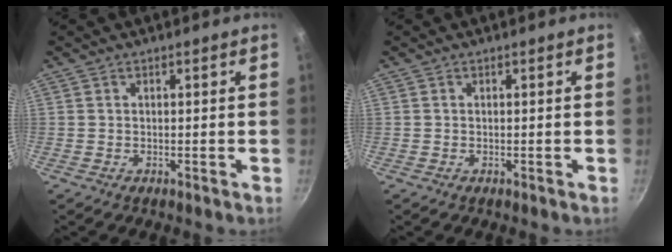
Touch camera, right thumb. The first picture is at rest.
{"total": 0.0}